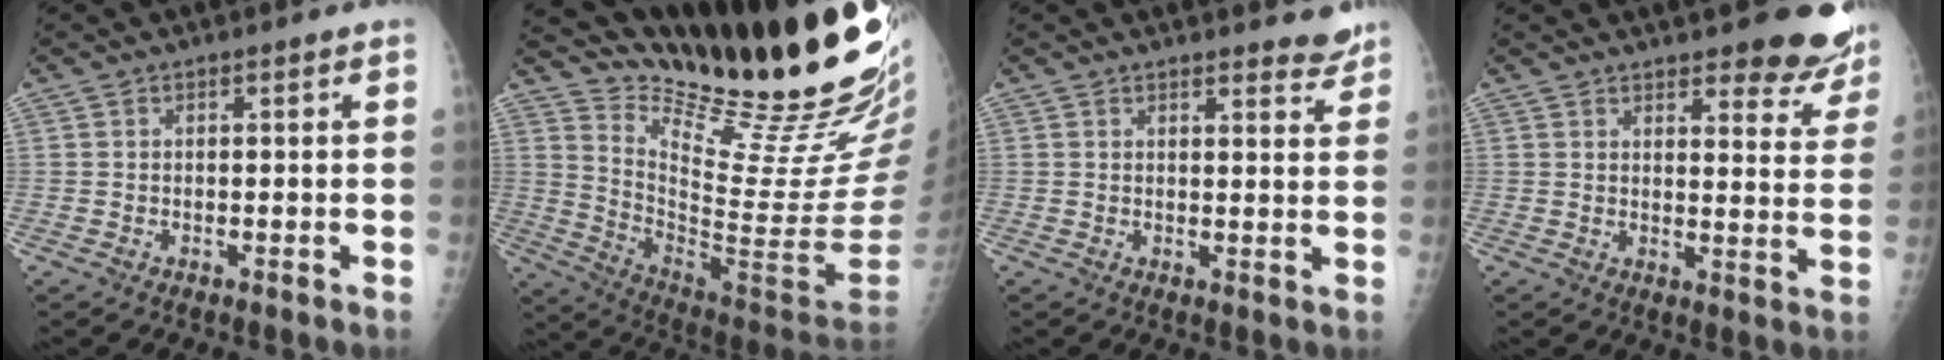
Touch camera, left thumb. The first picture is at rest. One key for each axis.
{"total": 27.1, "fx": 21.9, "fy": 3.8, "fz": 15.4, "tx": -0.210, "ty": -0.169, "tz": 0.328}
{"total": 4.3, "fx": 4.0, "fy": 1.0, "fz": 1.2, "tx": 0.001, "ty": -0.028, "tz": 0.040}
{"total": 11.3, "fx": 9.5, "fy": 3.2, "fz": 5.3, "tx": -0.025, "ty": -0.063, "tz": 0.106}